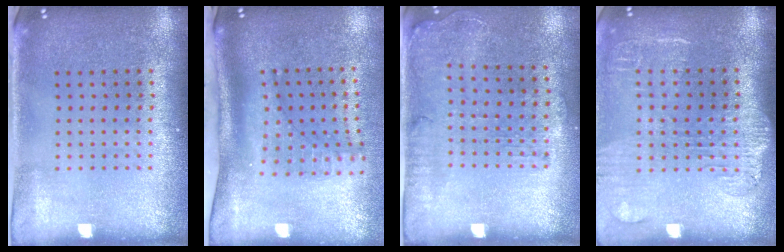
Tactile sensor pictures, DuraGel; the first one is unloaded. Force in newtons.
{"total": 2.1, "press": 1.5, "slide": 1.5}
{"total": 1.2, "press": 1.1, "slide": 0.5}
{"total": 1.8, "press": 1.5, "slide": 0.9}